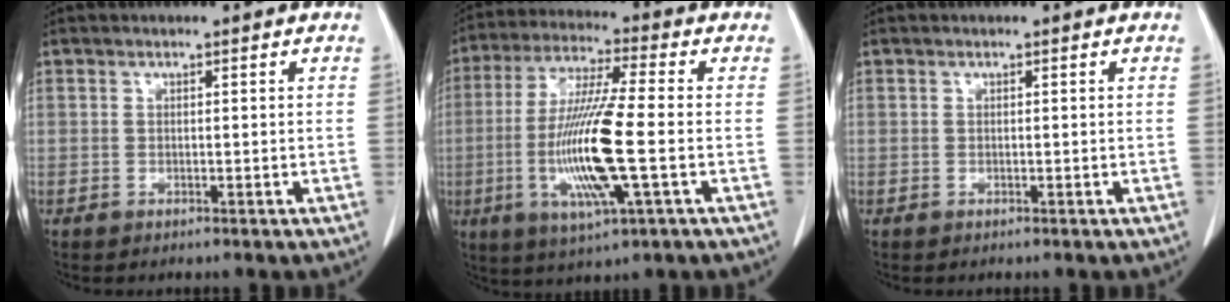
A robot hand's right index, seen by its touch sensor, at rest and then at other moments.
{"total": 14.7, "force": [-2.9, 0.9, 14.4], "torque": [-0.293, -0.015, -0.057]}
{"total": 0.0}